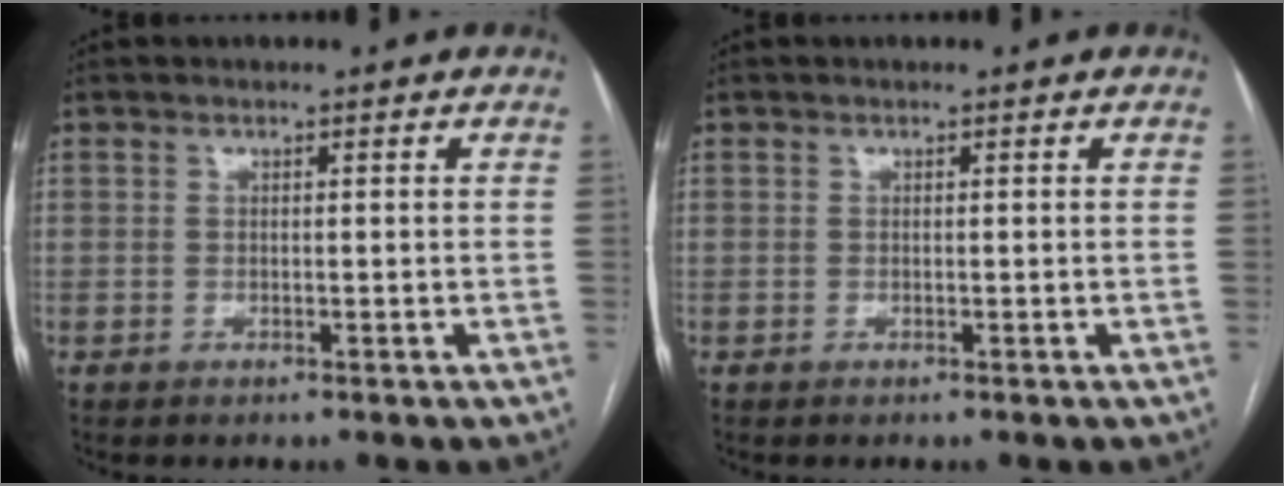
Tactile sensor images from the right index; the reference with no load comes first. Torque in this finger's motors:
{"motor_torque": [0.00, 0.00, 0.03, 0.00]}